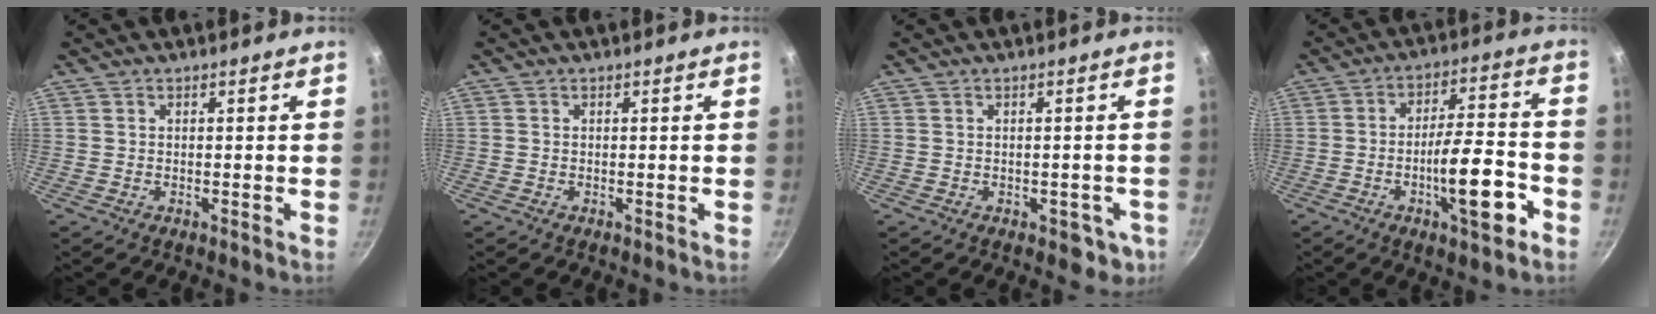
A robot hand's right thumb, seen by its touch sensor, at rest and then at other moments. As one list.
[{"total": 0.0}, {"total": 4.7, "force": [-1.6, 2.9, 3.3], "torque": [-0.020, 0.010, -0.009]}, {"total": 13.2, "force": [-5.0, 3.7, 11.6], "torque": [-0.166, 0.036, -0.077]}]